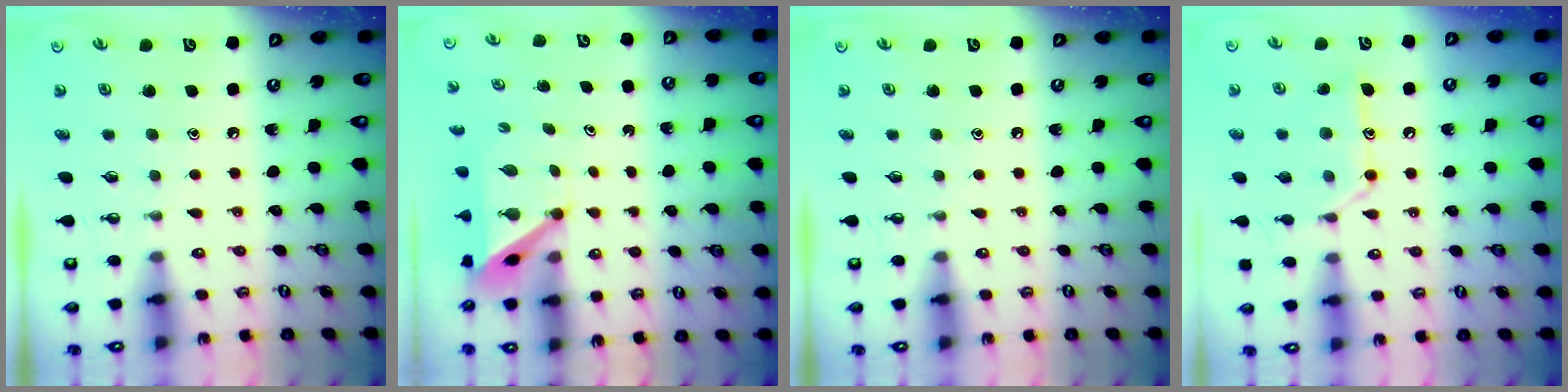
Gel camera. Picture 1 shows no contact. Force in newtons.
{"total": 4.9, "press": 4.8, "slide": 0.5}
{"total": 0.0}
{"total": 13.7, "press": 13.7, "slide": 1.1}